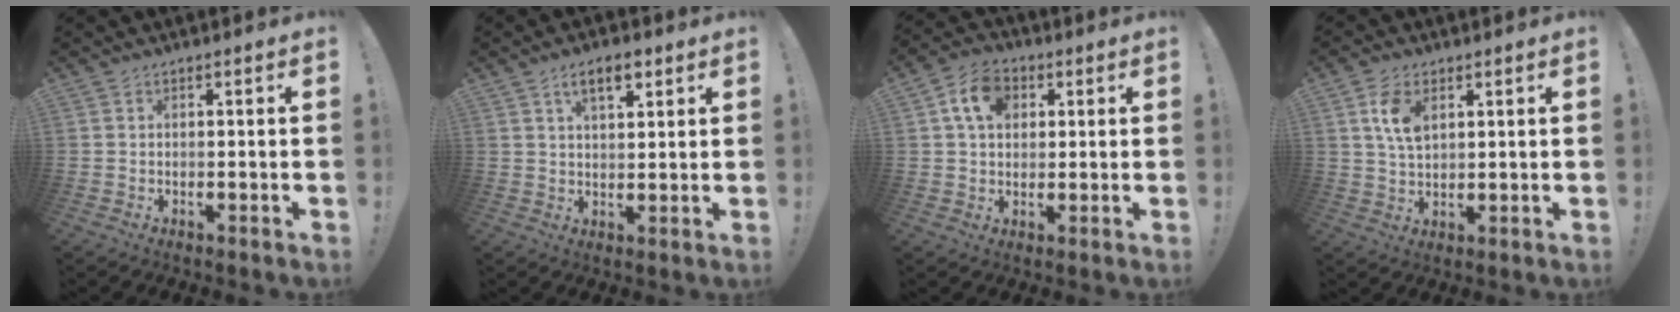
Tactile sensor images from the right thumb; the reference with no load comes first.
{"total": 6.7, "force": [3.6, 3.0, 4.7], "torque": [-0.074, -0.006, 0.062]}
{"total": 10.0, "force": [3.5, 7.2, 6.0], "torque": [-0.098, 0.007, 0.067]}
{"total": 7.6, "force": [3.1, 4.3, 5.4], "torque": [-0.102, -0.005, 0.056]}